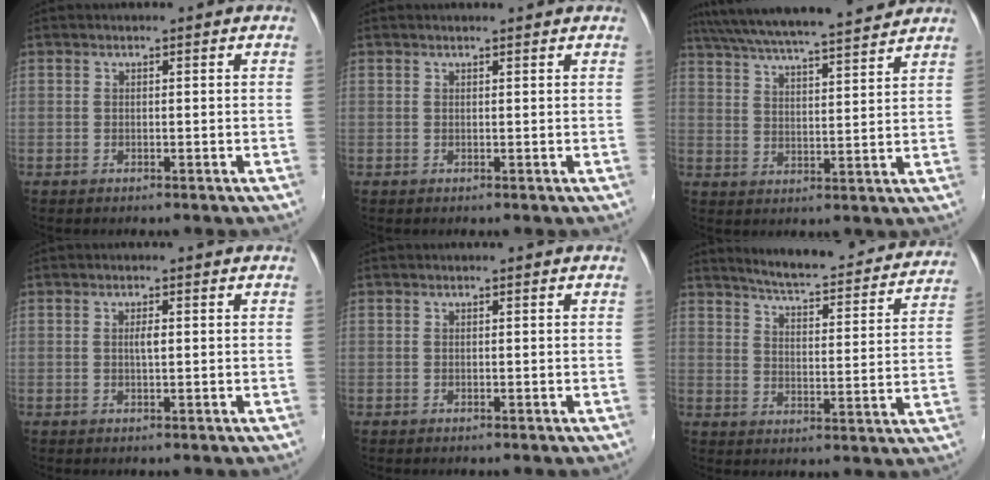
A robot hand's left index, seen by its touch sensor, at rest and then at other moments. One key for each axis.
{"total": 1.5, "fx": 1.5, "fy": 0.1, "fz": 0.4, "tx": -0.010, "ty": 0.007, "tz": 0.017}
{"total": 18.2, "fx": 16.3, "fy": 0.9, "fz": 8.0, "tx": -0.141, "ty": 0.026, "tz": 0.246}
{"total": 1.1, "fx": -0.1, "fy": 0.1, "fz": 1.1, "tx": -0.022, "ty": -0.003, "tz": -0.002}
{"total": 0.0}
{"total": 20.4, "fx": 19.0, "fy": 2.9, "fz": 6.8, "tx": -0.087, "ty": -0.036, "tz": 0.235}